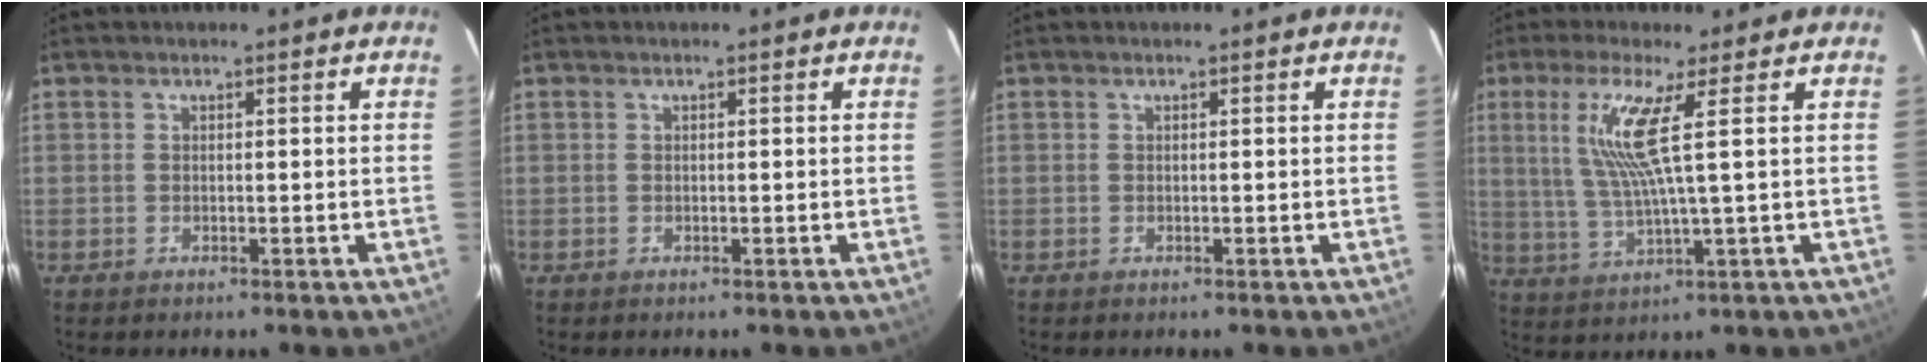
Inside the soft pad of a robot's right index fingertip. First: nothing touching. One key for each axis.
{"total": 0.0}
{"total": 0.0}
{"total": 8.8, "fx": 2.8, "fy": -0.8, "fz": 8.3, "tx": -0.165, "ty": -0.007, "tz": 0.065}